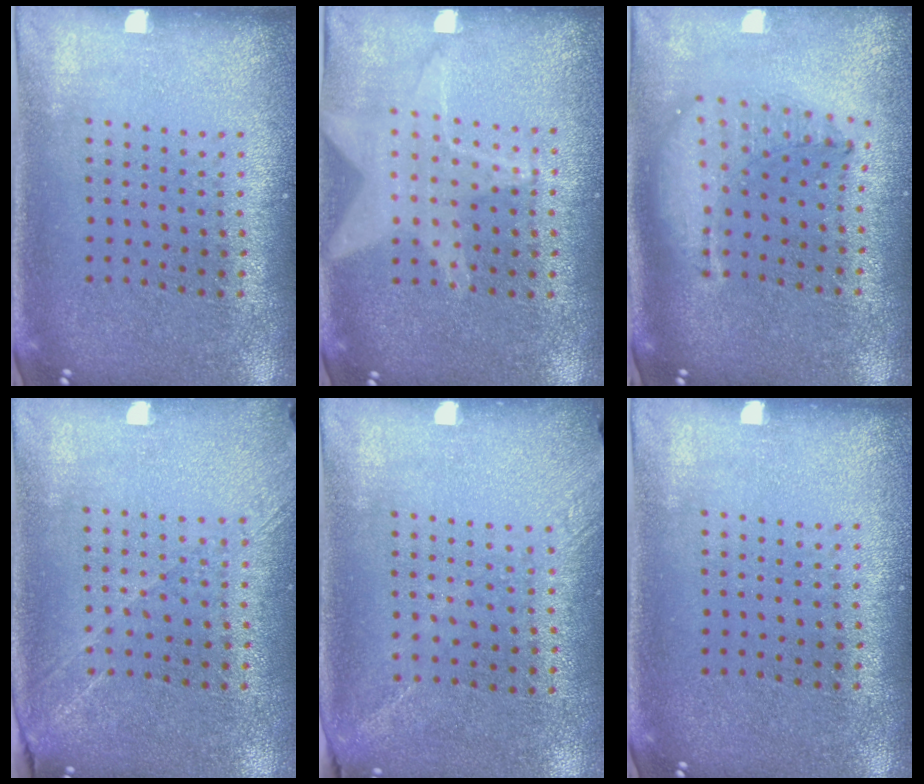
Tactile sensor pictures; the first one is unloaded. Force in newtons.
{"total": 1.0, "press": 1.0, "slide": 0.1}
{"total": 1.5, "press": 1.3, "slide": 0.7}
{"total": 1.3, "press": 1.2, "slide": 0.5}
{"total": 1.4, "press": 1.0, "slide": 0.9}
{"total": 0.0}